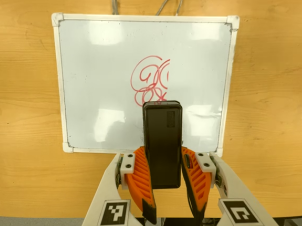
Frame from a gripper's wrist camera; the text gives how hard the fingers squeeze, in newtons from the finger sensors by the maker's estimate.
{"total": 8.8, "left": 6.8, "right": 10.8}